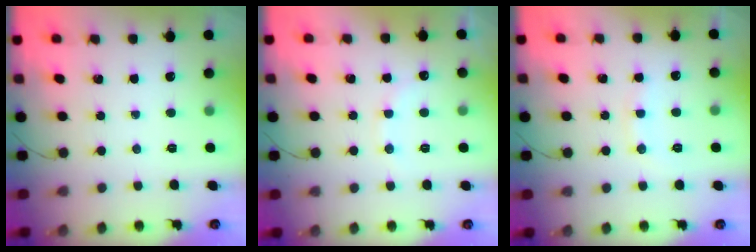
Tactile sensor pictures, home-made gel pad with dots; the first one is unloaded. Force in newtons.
{"total": 8.1, "press": 8.0, "slide": 1.2}
{"total": 7.3, "press": 7.2, "slide": 1.2}